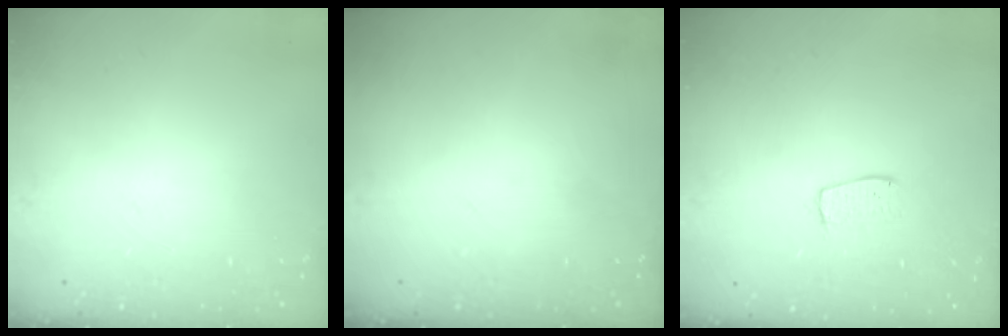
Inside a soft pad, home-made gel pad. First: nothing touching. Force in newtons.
{"total": 0.0}
{"total": 6.3, "press": 6.2, "slide": 0.5}